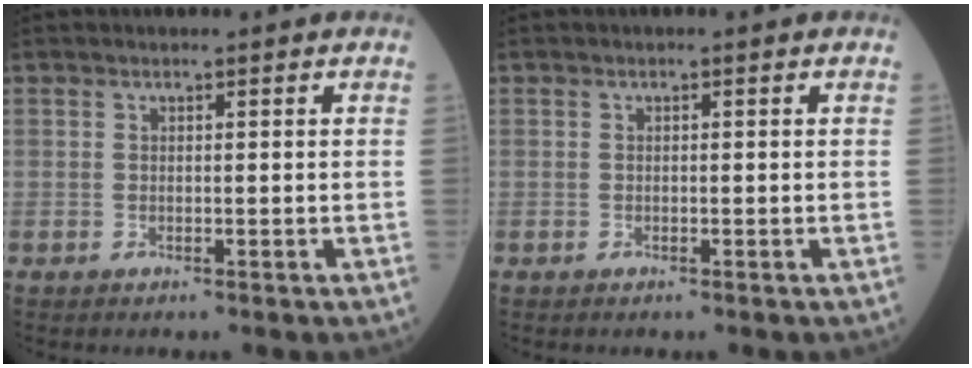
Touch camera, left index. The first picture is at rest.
{"total": 0.0}